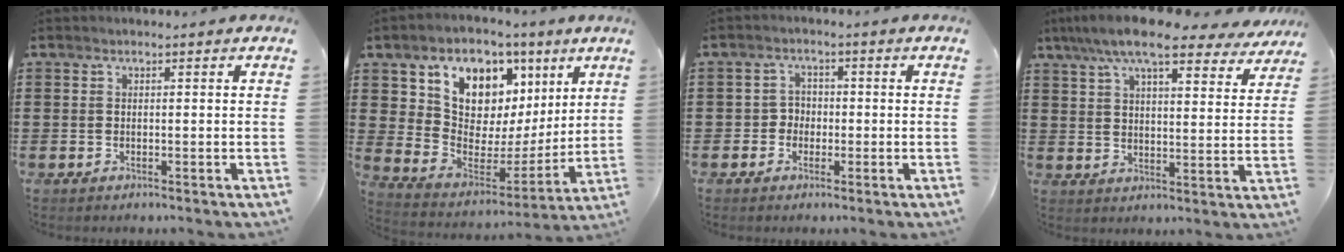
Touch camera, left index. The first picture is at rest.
{"total": 9.7, "force": [5.7, 7.2, 3.3], "torque": [-0.091, -0.051, 0.107]}
{"total": 2.5, "force": [-1.0, 2.2, 0.7], "torque": [-0.023, 0.006, -0.024]}
{"total": 10.3, "force": [8.5, 1.6, 5.7], "torque": [-0.129, -0.024, 0.149]}